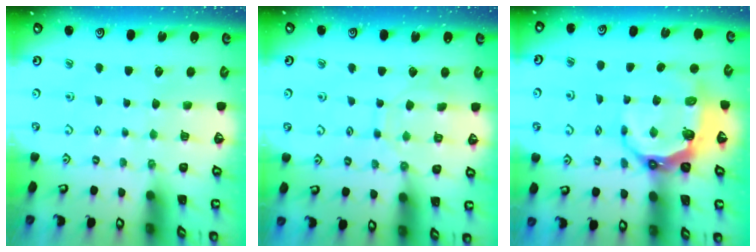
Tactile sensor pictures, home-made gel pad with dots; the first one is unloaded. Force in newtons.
{"total": 8.6, "press": 8.5, "slide": 0.8}
{"total": 8.2, "press": 7.2, "slide": 3.8}